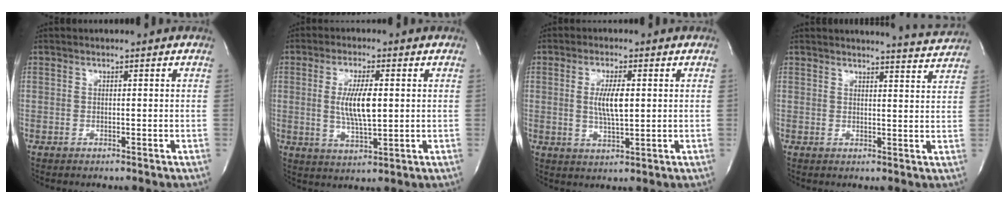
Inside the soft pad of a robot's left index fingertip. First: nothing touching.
{"total": 7.0, "force": [0.7, 1.6, 6.8], "torque": [-0.135, -0.005, 0.017]}
{"total": 5.3, "force": [0.7, 1.1, 5.1], "torque": [-0.098, -0.002, 0.014]}
{"total": 6.0, "force": [6.0, -0.6, 0.1], "torque": [-0.012, -0.021, 0.062]}